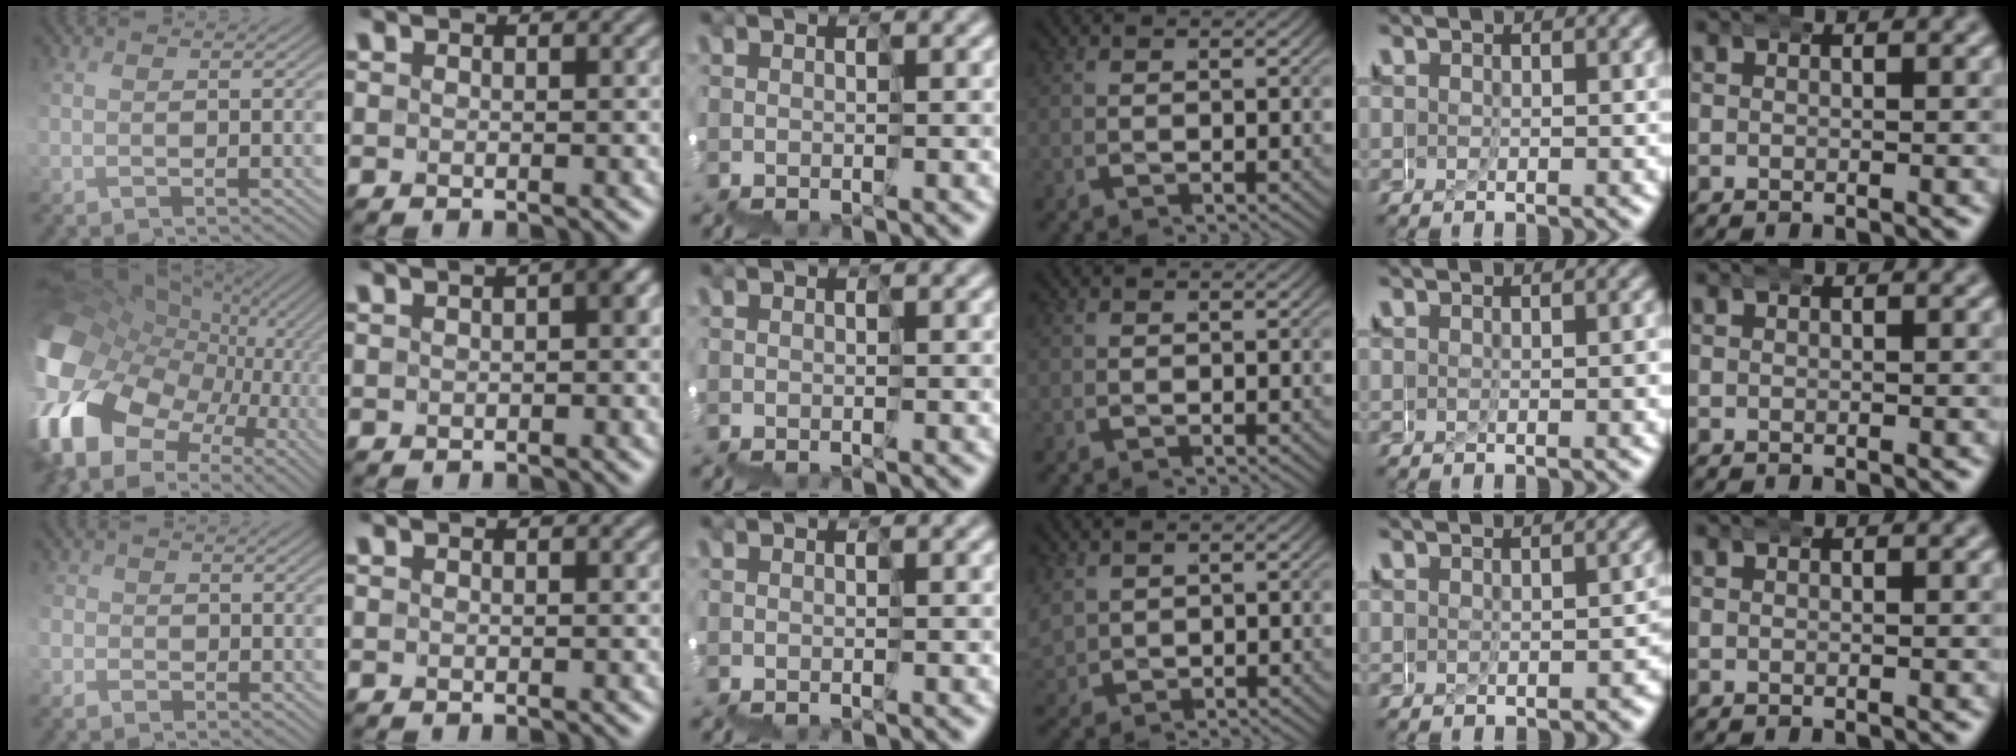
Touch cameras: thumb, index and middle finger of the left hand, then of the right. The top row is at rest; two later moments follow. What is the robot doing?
{"motion": "wrap", "object": "ethernet cable"}